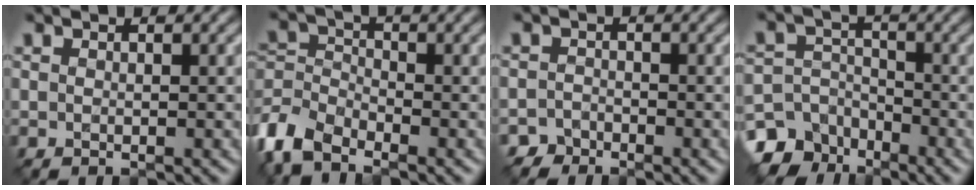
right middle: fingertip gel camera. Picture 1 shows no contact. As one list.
[{"total": 5.1, "force": [-3.7, 2.2, 2.8], "torque": [-0.063, -0.004, -0.088]}, {"total": 1.5, "force": [-1.3, 0.8, -0.2], "torque": [0.010, 0.007, -0.026]}, {"total": 7.6, "force": [-5.4, 5.0, 2.1], "torque": [-0.030, -0.011, -0.103]}]